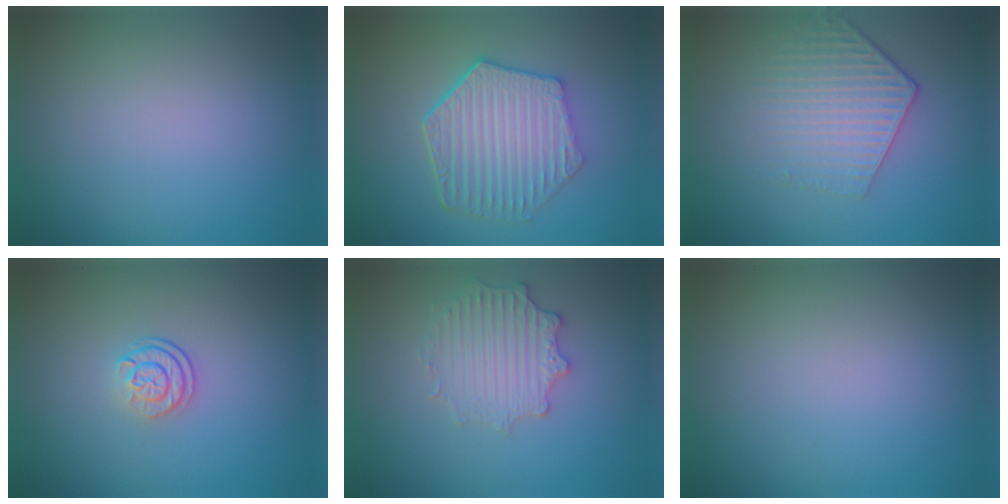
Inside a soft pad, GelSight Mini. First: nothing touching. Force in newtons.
{"total": 6.2, "press": 4.8, "slide": 3.9}
{"total": 3.9, "press": 3.1, "slide": 2.4}
{"total": 2.3, "press": 1.7, "slide": 1.7}
{"total": 2.9, "press": 2.9, "slide": 0.2}
{"total": 0.0}